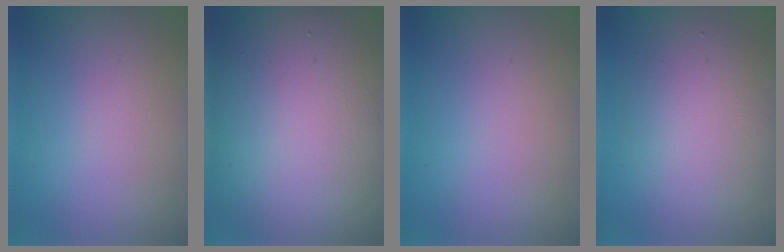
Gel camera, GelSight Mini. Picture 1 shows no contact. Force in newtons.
{"total": 17.3, "press": 17.3, "slide": 1.4}
{"total": 0.0}
{"total": 4.7, "press": 4.7, "slide": 0.2}